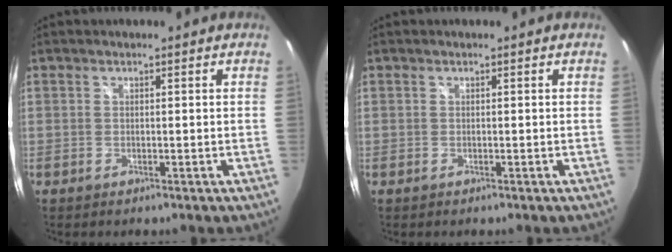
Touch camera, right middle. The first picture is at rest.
{"total": 0.0}